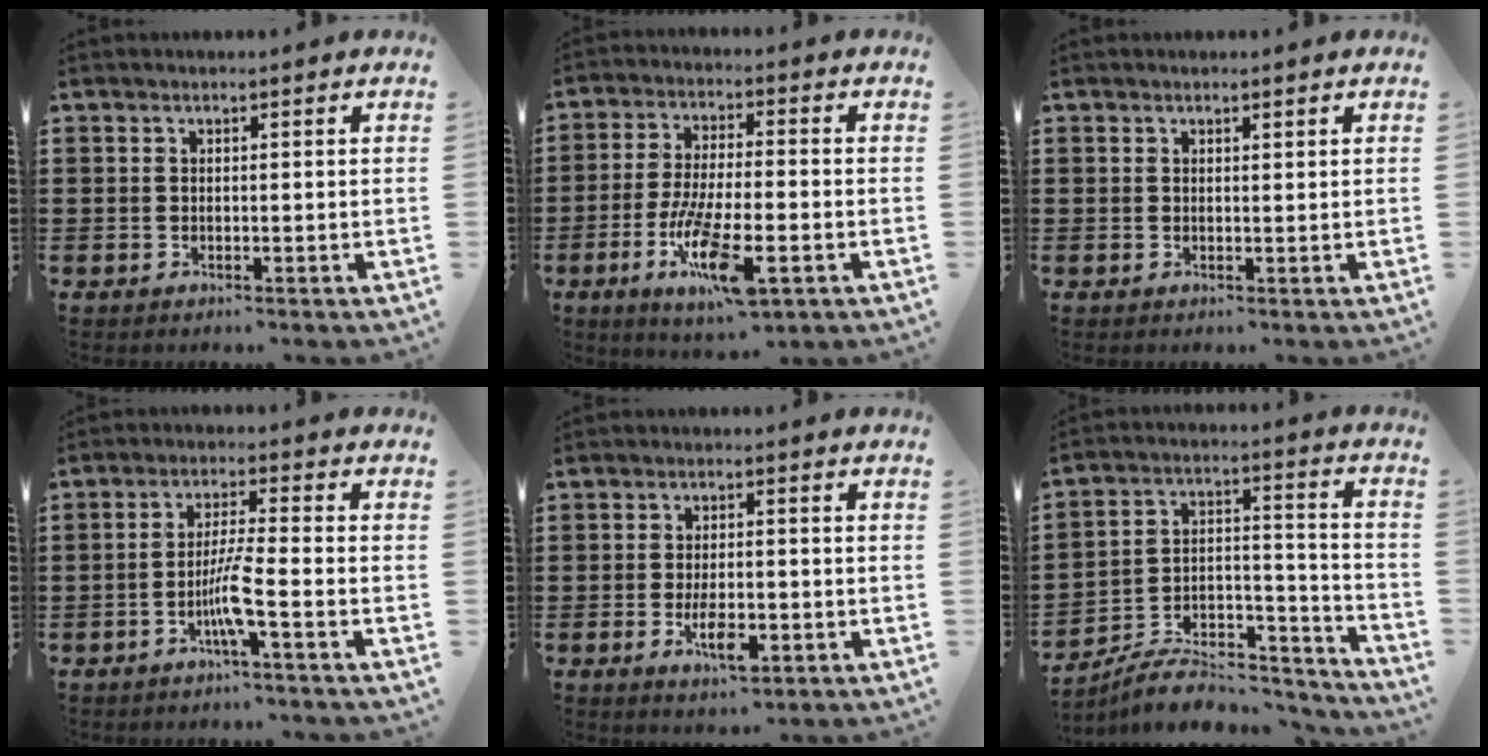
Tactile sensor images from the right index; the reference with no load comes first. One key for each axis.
{"total": 12.5, "fx": -5.2, "fy": 3.2, "fz": 10.9, "tx": -0.222, "ty": -0.010, "tz": -0.094}
{"total": 0.5, "fx": 0.4, "fy": 0.3, "fz": 0.2, "tx": -0.004, "ty": 0.002, "tz": 0.008}
{"total": 4.5, "fx": -1.9, "fy": 0.0, "fz": 4.0, "tx": -0.085, "ty": -0.011, "tz": -0.041}
{"total": 5.5, "fx": -1.9, "fy": 2.0, "fz": 4.7, "tx": -0.090, "ty": -0.007, "tz": -0.038}
{"total": 8.2, "fx": -7.4, "fy": 2.5, "fz": 2.6, "tx": -0.032, "ty": 0.021, "tz": -0.140}